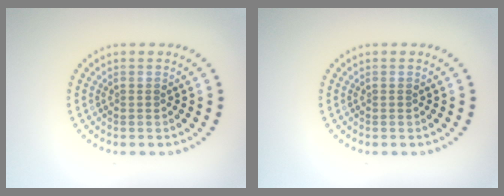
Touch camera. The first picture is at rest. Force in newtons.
{"total": 0.0}